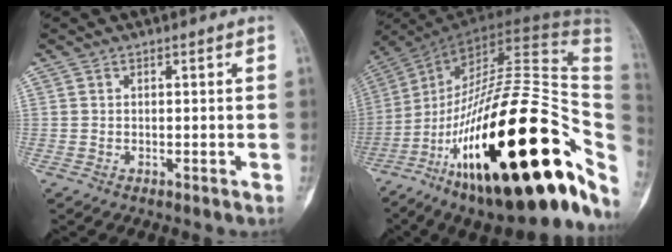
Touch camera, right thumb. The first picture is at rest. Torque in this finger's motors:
{"motor_torque": [3.82, 1.20, 2.58, -0.19, 1.05]}